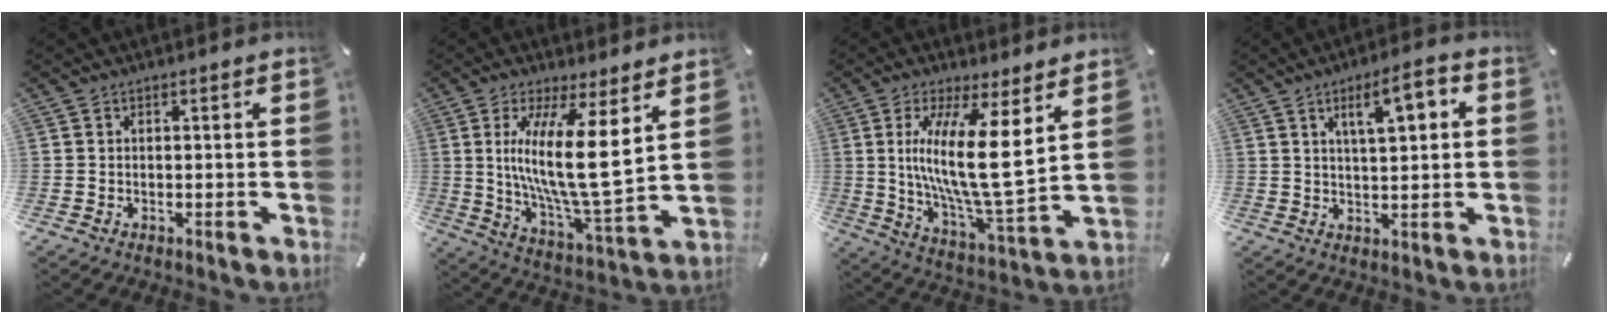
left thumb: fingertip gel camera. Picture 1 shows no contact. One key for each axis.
{"total": 16.5, "fx": 4.4, "fy": 3.3, "fz": 15.6, "tx": -0.302, "ty": -0.033, "tz": 0.059}
{"total": 16.9, "fx": 4.3, "fy": 3.5, "fz": 16.0, "tx": -0.309, "ty": -0.031, "tz": 0.058}
{"total": 8.7, "fx": 3.4, "fy": 2.8, "fz": 7.6, "tx": -0.119, "ty": -0.005, "tz": 0.050}